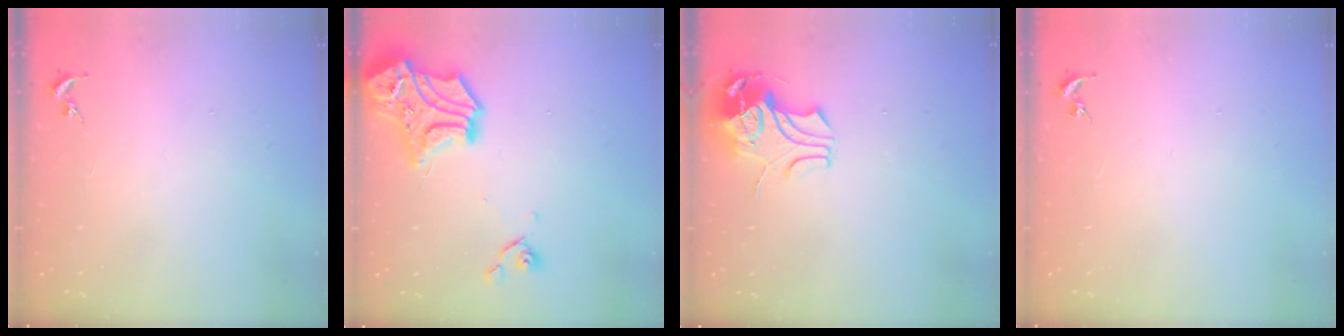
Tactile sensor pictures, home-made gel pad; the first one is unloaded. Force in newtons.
{"total": 17.6, "press": 17.4, "slide": 2.2}
{"total": 9.2, "press": 9.1, "slide": 1.2}
{"total": 0.0}